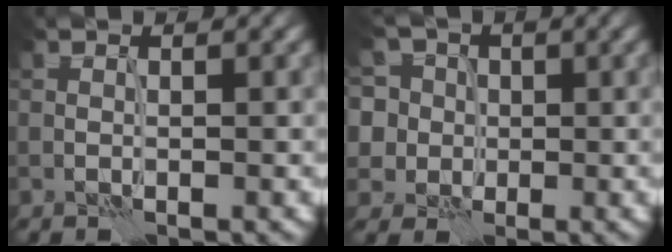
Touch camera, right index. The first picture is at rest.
{"total": 9.9, "force": [4.6, 7.8, 4.1], "torque": [-0.092, 0.028, 0.052]}